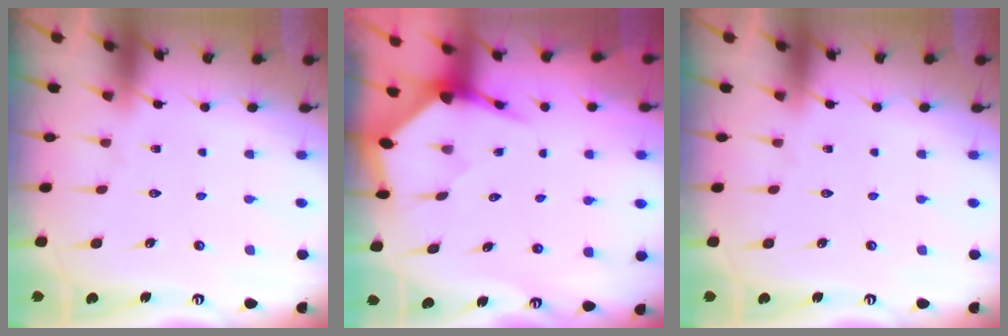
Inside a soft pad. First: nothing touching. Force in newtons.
{"total": 3.4, "press": 3.4, "slide": 0.4}
{"total": 0.0}